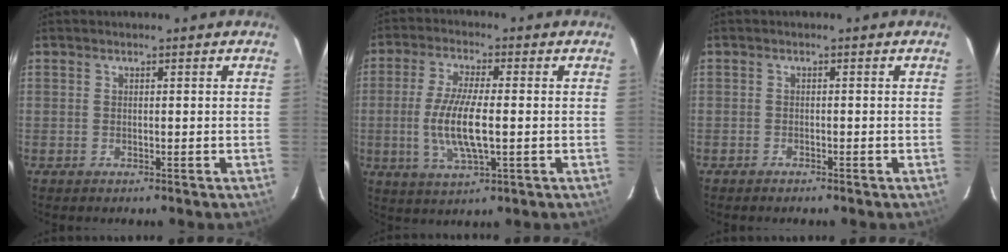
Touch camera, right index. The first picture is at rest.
{"total": 10.2, "force": [-1.2, 2.5, 9.8], "torque": [-0.198, -0.009, -0.024]}
{"total": 1.0, "force": [-0.9, 0.3, 0.1], "torque": [-0.010, 0.003, -0.017]}